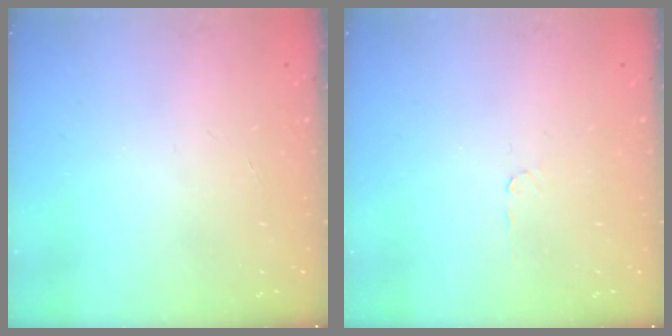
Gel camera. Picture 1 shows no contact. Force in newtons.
{"total": 2.8, "press": 2.8, "slide": 0.4}